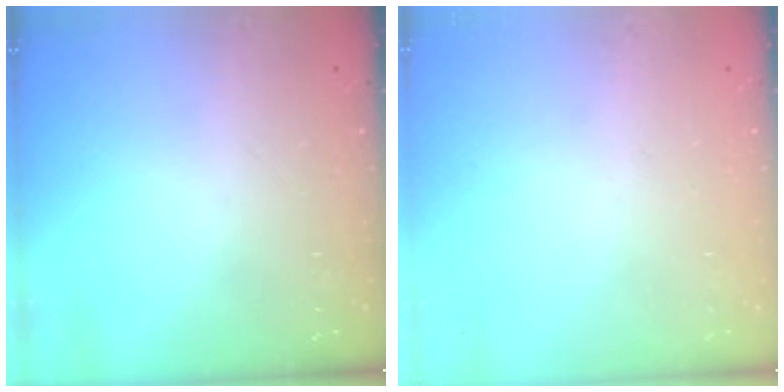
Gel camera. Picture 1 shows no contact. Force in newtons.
{"total": 1.4, "press": 1.4, "slide": 0.1}